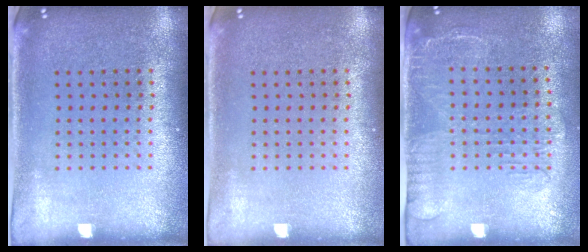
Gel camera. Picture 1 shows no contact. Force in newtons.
{"total": 0.0}
{"total": 1.6, "press": 1.2, "slide": 1.1}